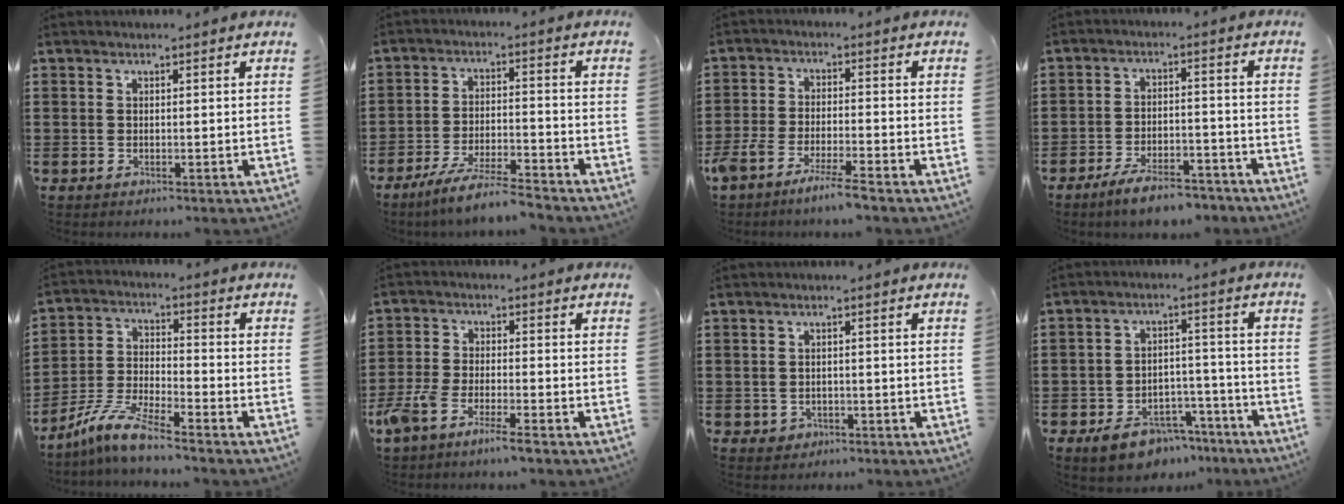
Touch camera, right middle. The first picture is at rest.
{"total": 6.5, "force": [-5.8, 0.1, 2.8], "torque": [-0.062, -0.010, -0.113]}
{"total": 5.1, "force": [-4.4, 0.1, 2.6], "torque": [-0.064, -0.013, -0.085]}
{"total": 6.3, "force": [-5.4, 1.2, 3.0], "torque": [-0.057, 0.003, -0.103]}
{"total": 7.9, "force": [-6.6, 0.5, 4.2], "torque": [-0.106, -0.008, -0.137]}
{"total": 5.1, "force": [-4.0, 0.7, 3.2], "torque": [-0.087, -0.011, -0.081]}
{"total": 1.0, "force": [-0.5, 0.9, 0.2], "torque": [-0.008, 0.003, -0.012]}
{"total": 6.8, "force": [-5.6, 3.3, 2.1], "torque": [-0.036, 0.030, -0.104]}